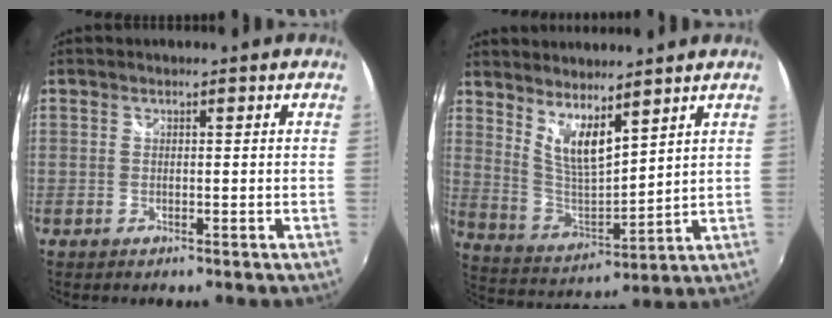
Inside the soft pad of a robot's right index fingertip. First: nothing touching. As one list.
[{"total": 9.3, "force": [6.6, 2.4, 6.2], "torque": [-0.111, -0.014, 0.129]}]